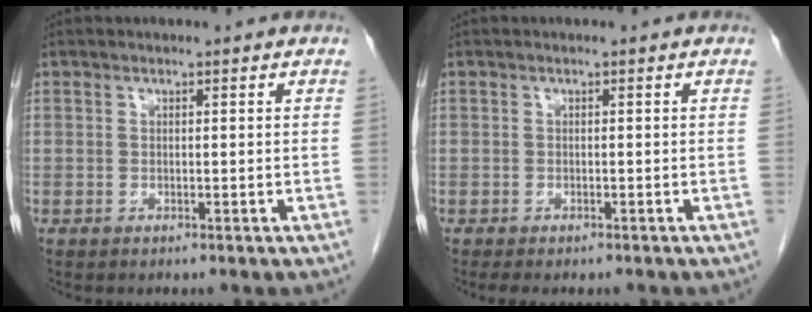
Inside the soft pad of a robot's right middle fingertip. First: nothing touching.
{"total": 2.9, "force": [-2.3, 1.1, 1.3], "torque": [-0.018, -0.006, -0.029]}